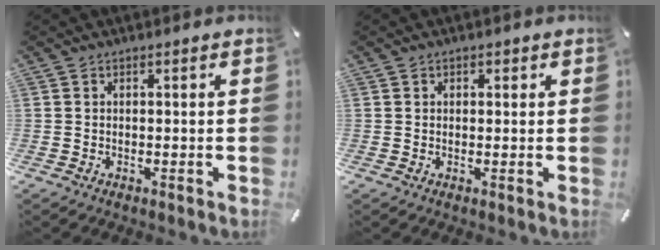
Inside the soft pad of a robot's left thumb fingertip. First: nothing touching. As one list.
[{"total": 0.9, "force": [0.3, 0.9, 0.2], "torque": [0.003, 0.001, 0.002]}]